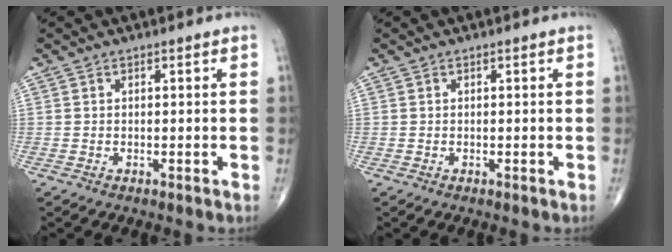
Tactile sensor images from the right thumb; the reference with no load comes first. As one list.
[{"total": 0.0}]